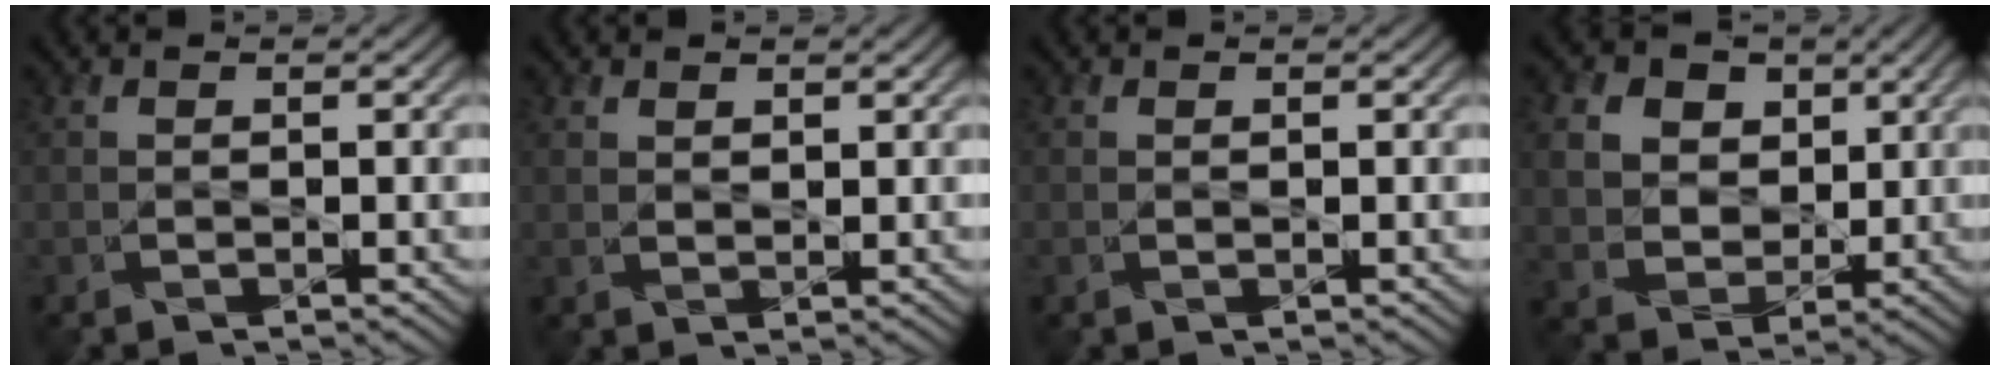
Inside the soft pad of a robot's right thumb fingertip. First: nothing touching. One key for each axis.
{"total": 1.4, "fx": 1.1, "fy": 0.7, "fz": 0.6, "tx": -0.016, "ty": -0.005, "tz": 0.025}
{"total": 0.0}
{"total": 11.7, "fx": 4.4, "fy": 9.3, "fz": 5.7, "tx": -0.156, "ty": 0.016, "tz": 0.090}